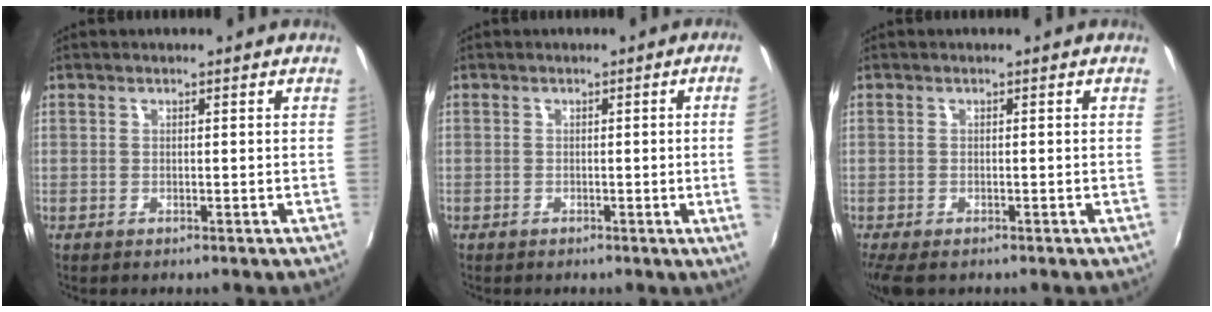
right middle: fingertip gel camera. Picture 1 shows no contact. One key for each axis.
{"total": 3.7, "fx": 0.0, "fy": -1.9, "fz": 3.2, "tx": -0.053, "ty": -0.011, "tz": 0.006}
{"total": 4.4, "fx": -3.0, "fy": 1.6, "fz": 2.8, "tx": -0.060, "ty": -0.024, "tz": -0.049}